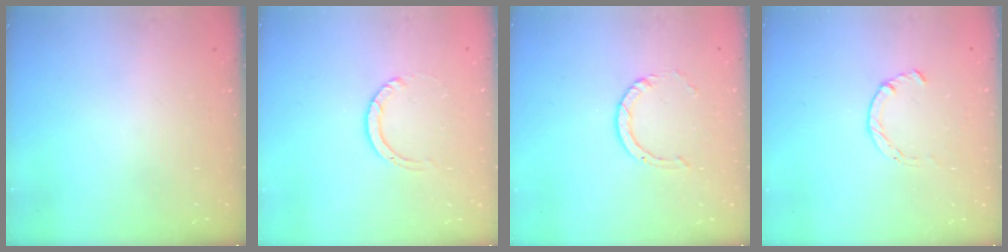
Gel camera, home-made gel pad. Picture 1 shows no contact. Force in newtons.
{"total": 3.5, "press": 3.5, "slide": 0.2}
{"total": 4.1, "press": 4.1, "slide": 0.4}
{"total": 3.7, "press": 3.6, "slide": 0.5}